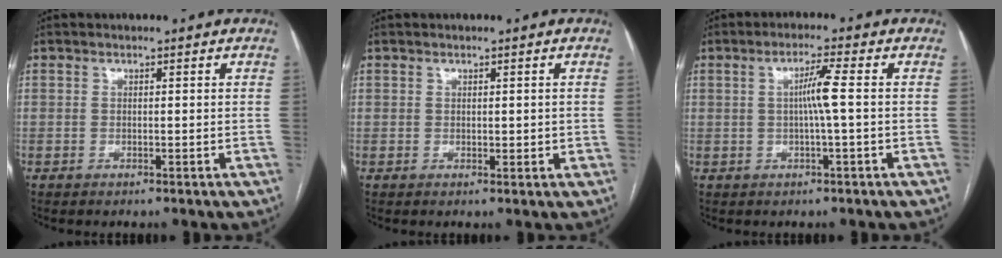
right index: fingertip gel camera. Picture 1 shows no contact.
{"total": 1.2, "force": [0.2, 0.9, 0.8], "torque": [-0.010, -0.001, 0.005]}
{"total": 4.0, "force": [0.1, -0.6, 4.0], "torque": [-0.072, 0.004, 0.002]}